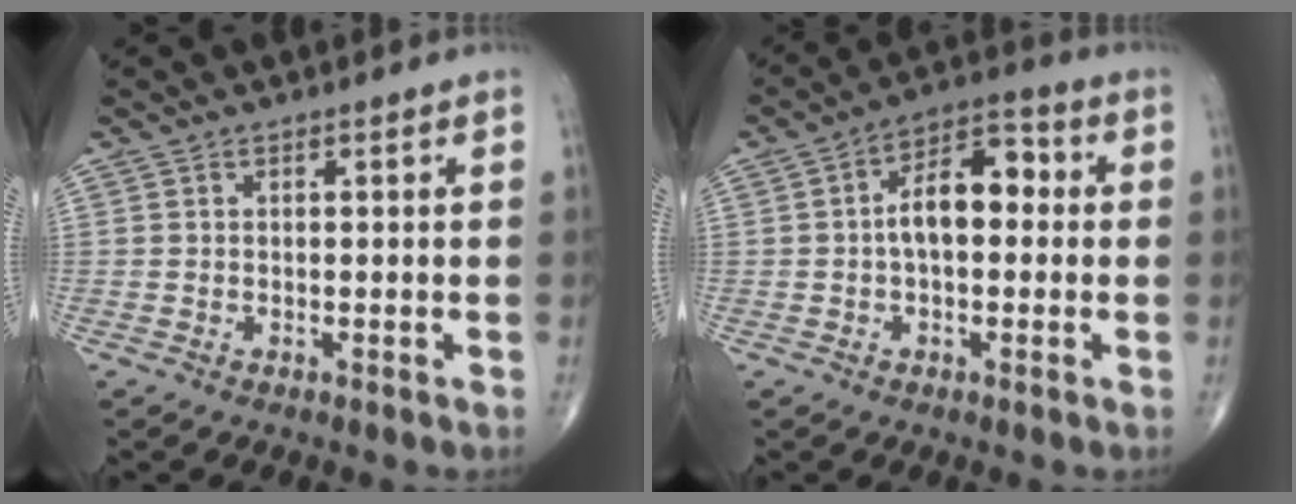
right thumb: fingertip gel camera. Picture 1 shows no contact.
{"total": 9.7, "force": [0.4, 5.4, 8.0], "torque": [-0.115, 0.032, -0.004]}